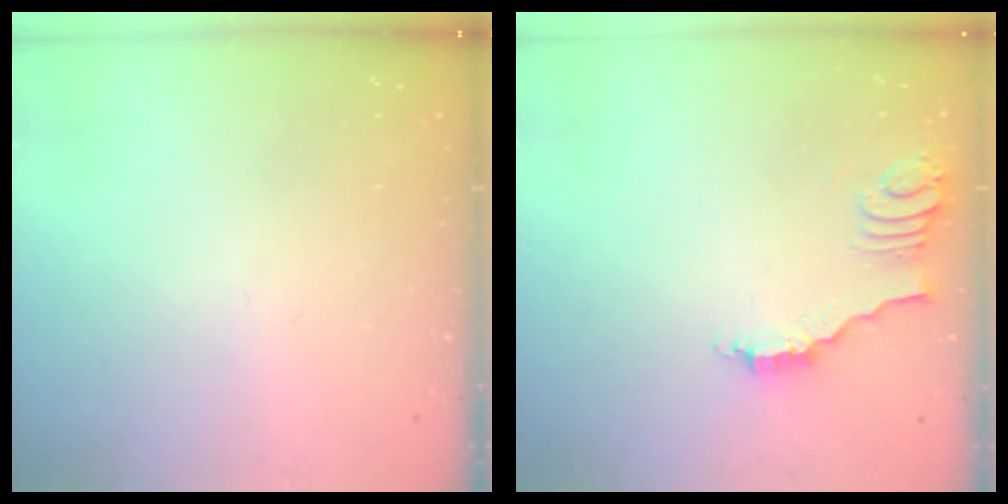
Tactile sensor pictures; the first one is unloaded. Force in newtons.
{"total": 3.3, "press": 3.3, "slide": 0.3}